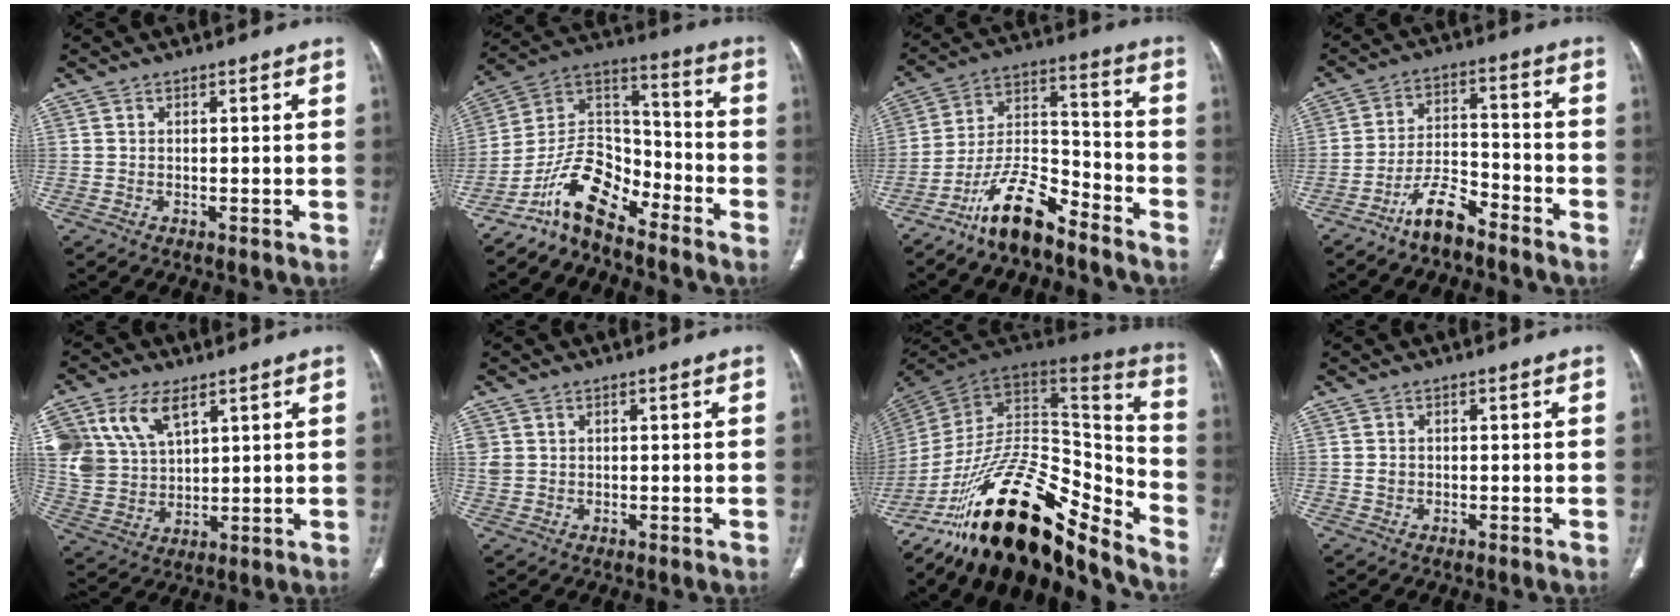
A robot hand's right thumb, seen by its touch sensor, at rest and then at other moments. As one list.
[{"total": 12.4, "force": [-9.4, 5.4, 6.1], "torque": [-0.096, 0.097, -0.183]}, {"total": 13.0, "force": [-9.8, 4.3, 7.4], "torque": [-0.131, 0.081, -0.185]}, {"total": 8.1, "force": [-6.3, 2.6, 4.3], "torque": [-0.081, 0.052, -0.118]}, {"total": 14.1, "force": [6.9, 8.6, 8.8], "torque": [-0.174, -0.014, 0.146]}, {"total": 3.2, "force": [0.7, 2.9, 1.2], "torque": [-0.024, 0.002, 0.021]}, {"total": 30.7, "force": [-20.3, 11.3, 20.0], "torque": [-0.300, 0.090, -0.333]}, {"total": 1.0, "force": [-0.1, 0.9, 0.5], "torque": [-0.010, 0.002, 0.001]}]